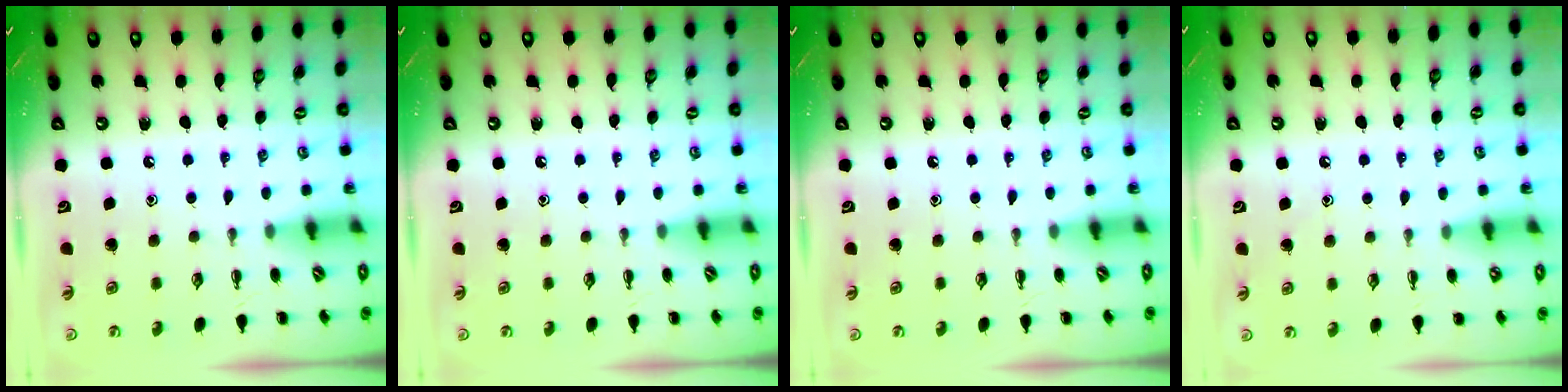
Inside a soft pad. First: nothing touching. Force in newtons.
{"total": 0.0}
{"total": 0.0}
{"total": 6.4, "press": 6.2, "slide": 1.8}